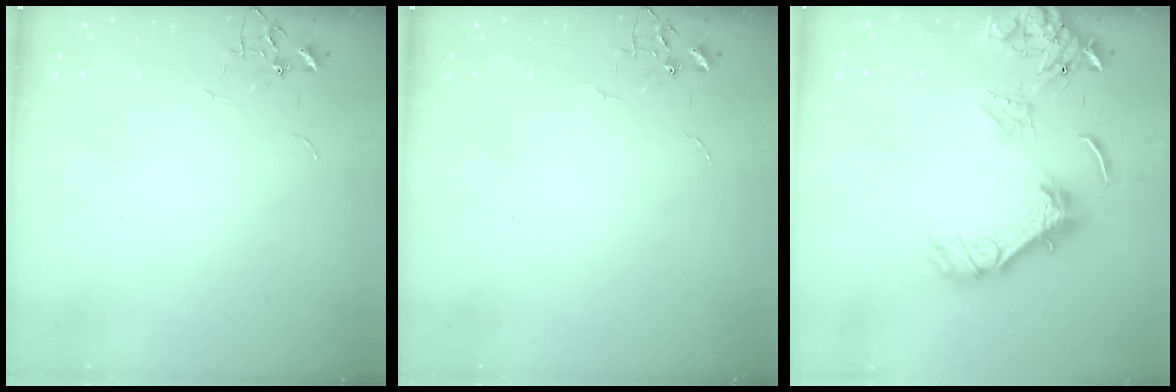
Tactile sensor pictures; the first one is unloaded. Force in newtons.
{"total": 0.0}
{"total": 15.8, "press": 15.7, "slide": 1.6}